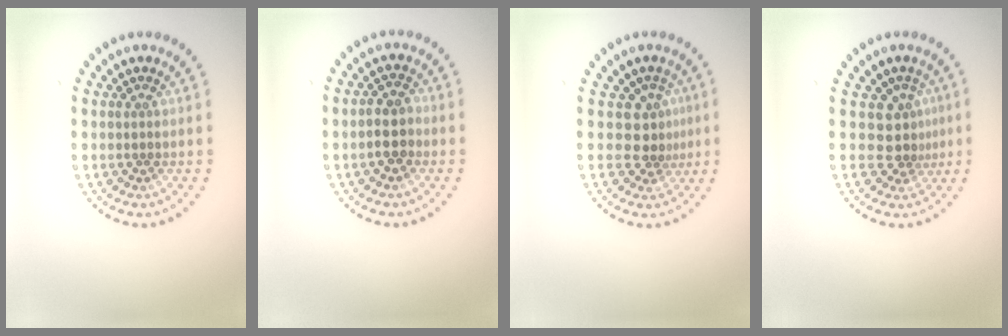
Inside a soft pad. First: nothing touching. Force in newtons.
{"total": 2.3, "press": 2.2, "slide": 0.9}
{"total": 2.8, "press": 2.1, "slide": 1.9}
{"total": 2.9, "press": 1.9, "slide": 2.1}